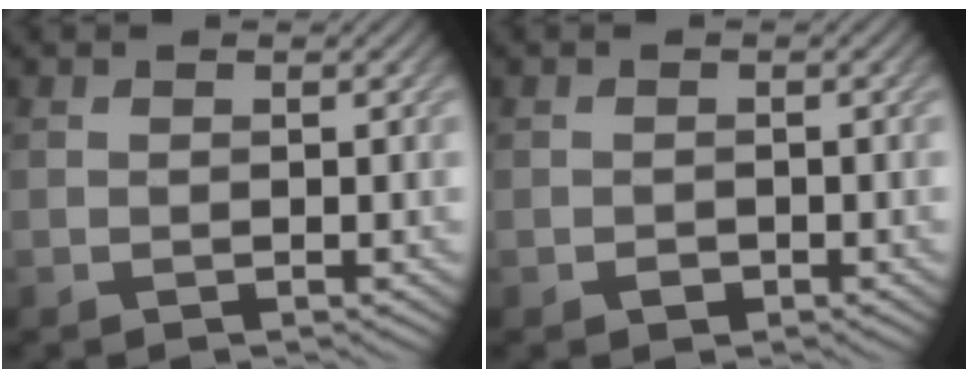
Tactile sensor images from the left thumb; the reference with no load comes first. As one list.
[{"total": 0.8, "force": [-0.5, 0.6, 0.3], "torque": [-0.004, -0.003, -0.009]}]